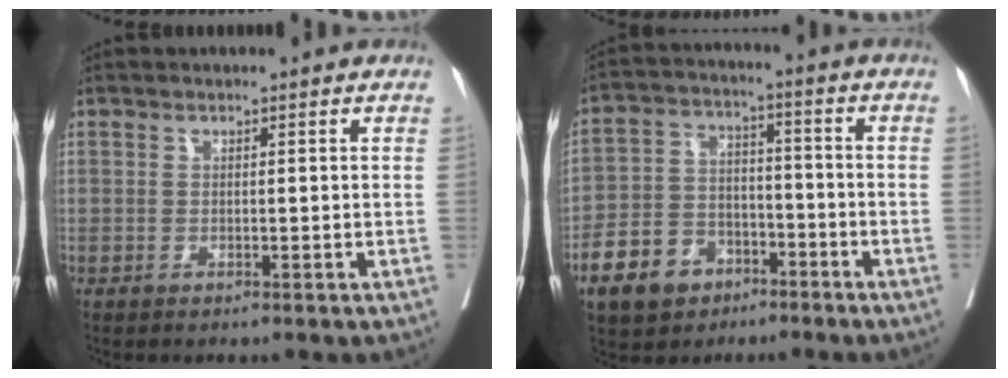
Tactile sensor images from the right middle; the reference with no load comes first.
{"total": 9.8, "force": [-5.7, 6.8, 4.3], "torque": [-0.099, 0.014, -0.098]}